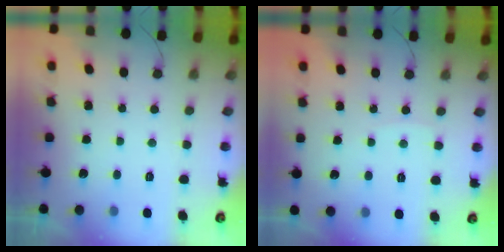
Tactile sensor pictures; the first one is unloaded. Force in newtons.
{"total": 3.1, "press": 3.1, "slide": 0.4}